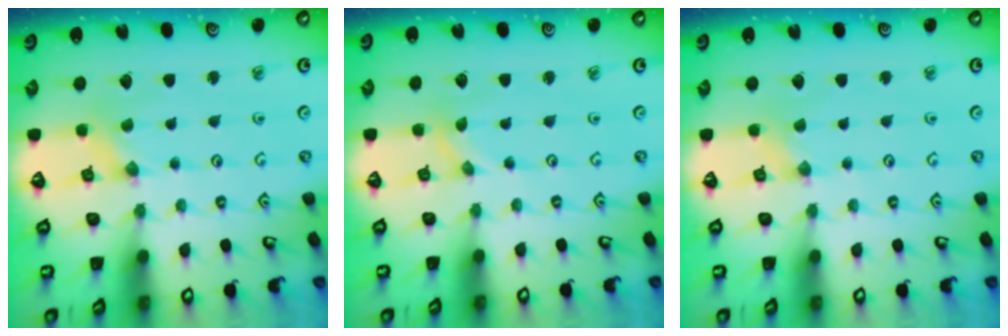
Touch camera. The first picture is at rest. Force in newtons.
{"total": 0.0}
{"total": 1.2, "press": 1.1, "slide": 0.3}